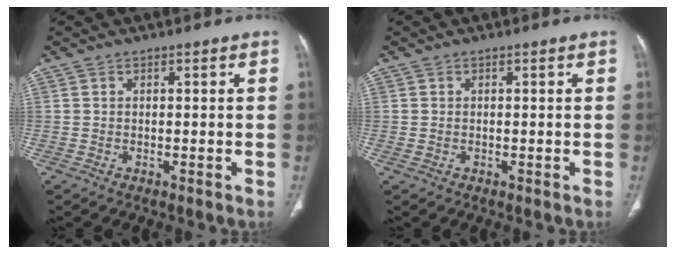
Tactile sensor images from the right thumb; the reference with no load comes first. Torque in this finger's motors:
{"motor_torque": [1.66, 1.85, -0.26, 0.14, 0.04]}